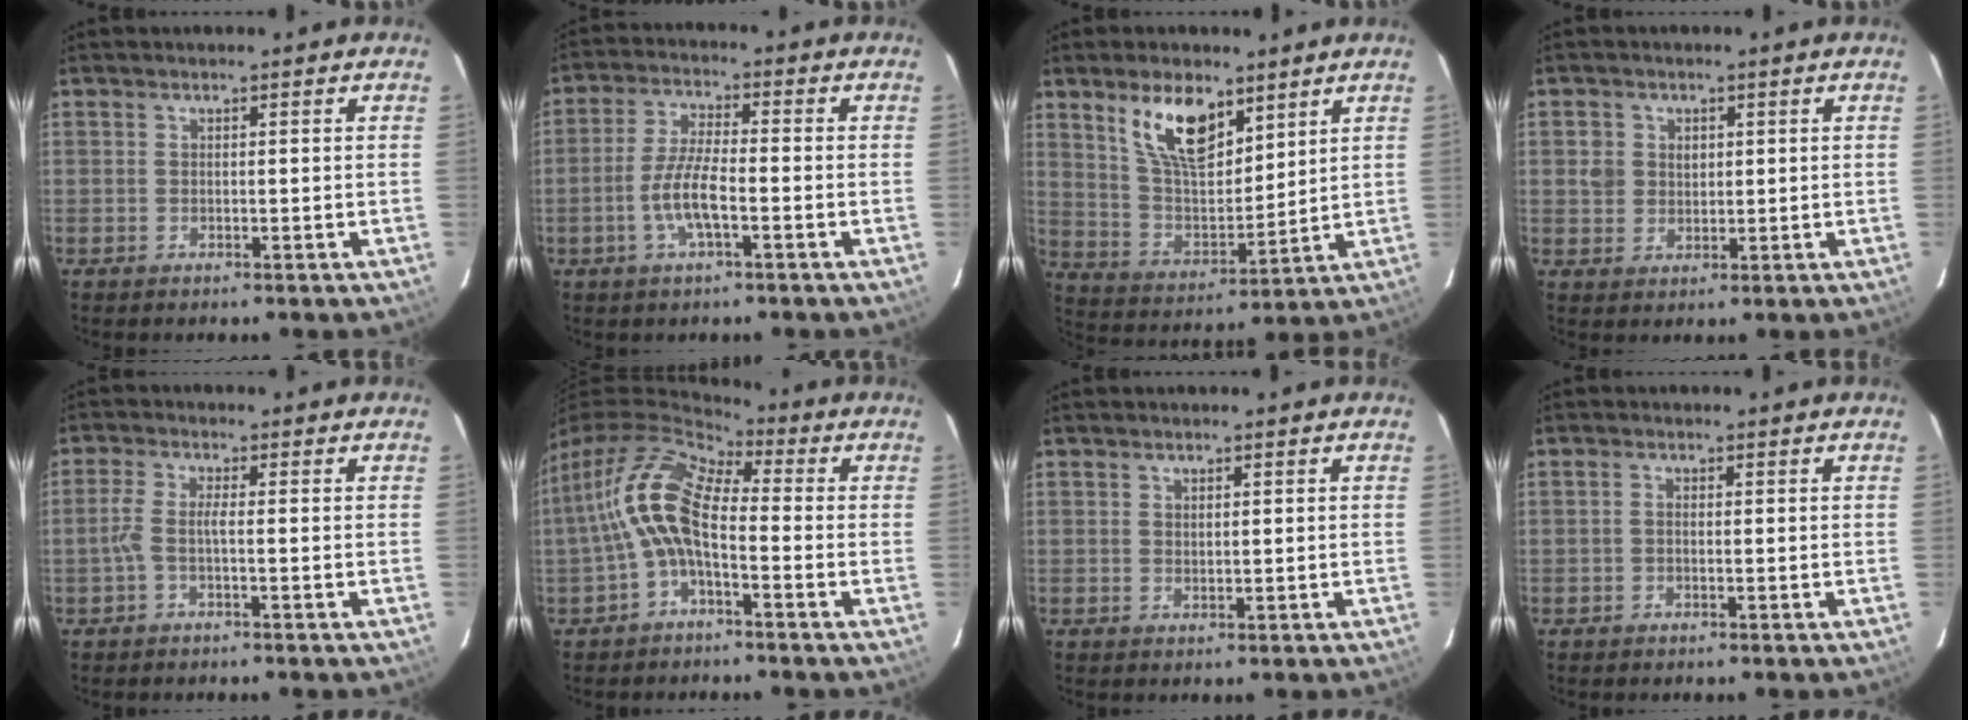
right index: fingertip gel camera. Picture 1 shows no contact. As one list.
[{"total": 7.3, "force": [-2.7, 1.6, 6.6], "torque": [-0.137, 0.001, -0.053]}, {"total": 13.2, "force": [7.9, 6.0, 8.8], "torque": [-0.159, 0.004, 0.158]}, {"total": 3.9, "force": [0.7, 3.6, 1.2], "torque": [-0.020, 0.010, 0.013]}, {"total": 2.7, "force": [-1.1, 0.2, 2.5], "torque": [-0.058, 0.003, -0.023]}, {"total": 10.7, "force": [-1.6, 4.7, 9.4], "torque": [-0.193, 0.016, -0.033]}, {"total": 0.9, "force": [0.5, 0.5, 0.5], "torque": [-0.008, 0.002, 0.010]}, {"total": 0.7, "force": [-0.2, 0.4, 0.5], "torque": [-0.011, 0.003, -0.006]}]